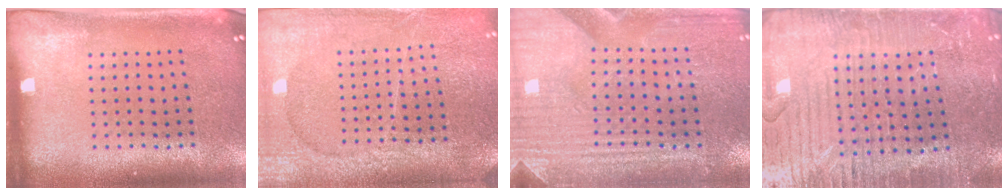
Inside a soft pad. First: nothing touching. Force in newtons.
{"total": 3.5, "press": 3.2, "slide": 1.4}
{"total": 3.1, "press": 3.1, "slide": 0.6}
{"total": 3.5, "press": 3.4, "slide": 0.7}